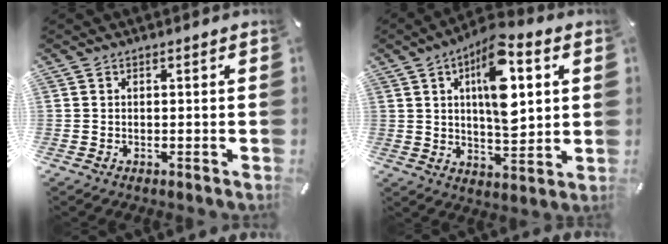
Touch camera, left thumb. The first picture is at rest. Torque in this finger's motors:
{"motor_torque": [2.39, 2.62, 1.52, -1.26, 0.54]}